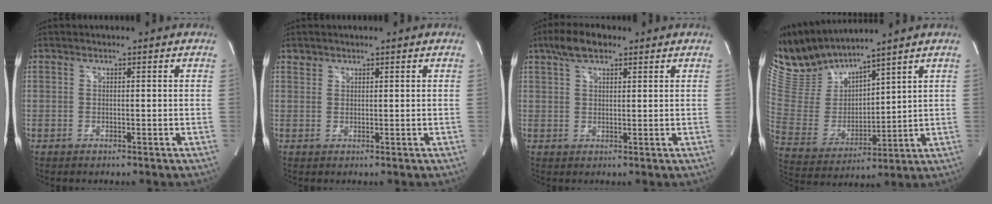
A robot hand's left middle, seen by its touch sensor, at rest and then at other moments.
{"total": 1.1, "force": [0.9, 0.7, -0.1], "torque": [0.009, 0.005, 0.013]}
{"total": 5.4, "force": [3.6, 2.0, 3.5], "torque": [-0.074, 0.017, 0.066]}
{"total": 12.5, "force": [11.9, 1.5, 3.7], "torque": [-0.093, 0.001, 0.257]}